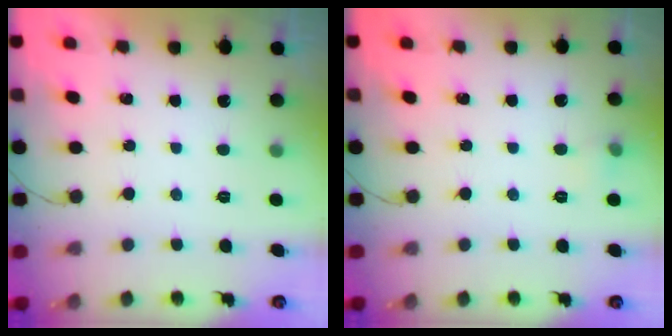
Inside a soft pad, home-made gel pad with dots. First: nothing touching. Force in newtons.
{"total": 4.2, "press": 4.0, "slide": 1.3}